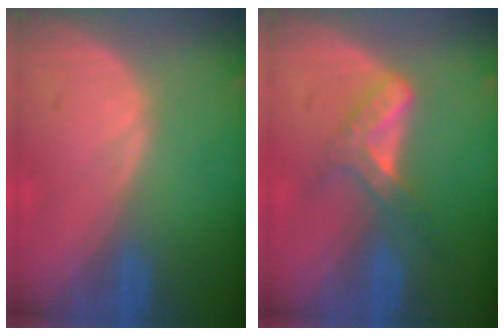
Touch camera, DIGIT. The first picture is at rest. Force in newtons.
{"total": 5.4, "press": 4.7, "slide": 2.7}